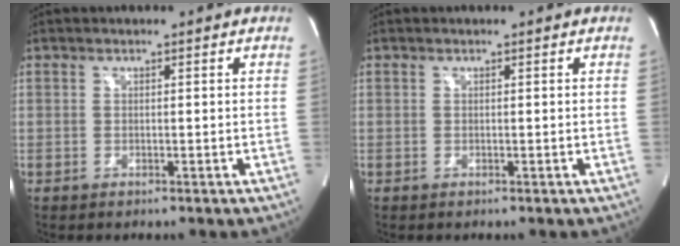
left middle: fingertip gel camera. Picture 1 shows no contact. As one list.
[{"total": 0.0}]